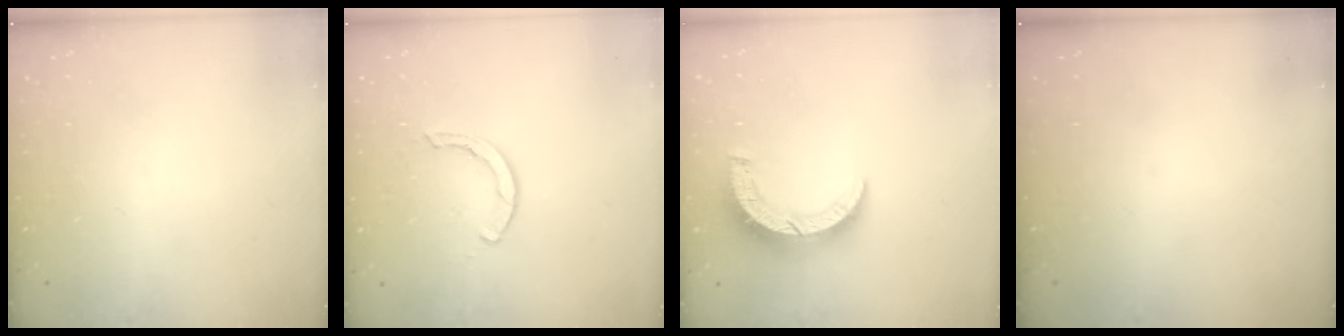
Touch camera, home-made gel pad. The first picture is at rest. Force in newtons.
{"total": 2.3, "press": 2.3, "slide": 0.1}
{"total": 8.0, "press": 7.9, "slide": 0.7}
{"total": 0.0}